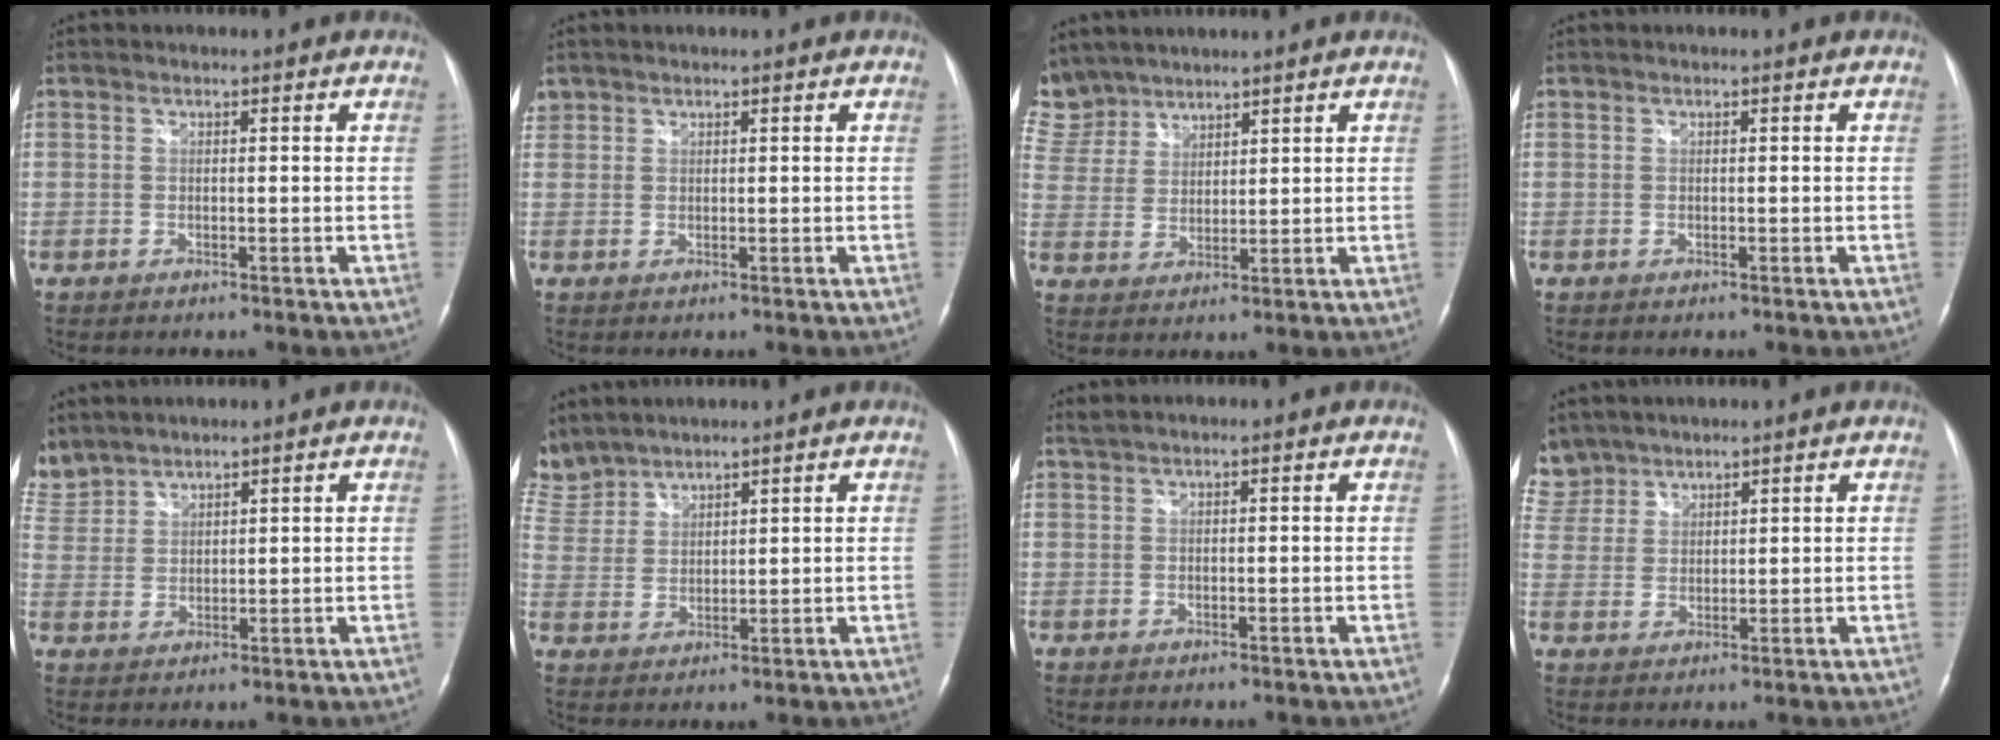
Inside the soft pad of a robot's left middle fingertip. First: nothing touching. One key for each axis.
{"total": 1.5, "fx": 1.1, "fy": 1.0, "fz": 0.0, "tx": 0.004, "ty": 0.012, "tz": 0.021}
{"total": 10.0, "fx": 8.6, "fy": 5.1, "fz": 1.0, "tx": -0.047, "ty": 0.016, "tz": 0.186}
{"total": 0.0}
{"total": 7.5, "fx": 6.7, "fy": 3.3, "fz": 1.0, "tx": -0.043, "ty": 0.015, "tz": 0.148}
{"total": 8.6, "fx": 8.0, "fy": 3.2, "fz": 0.8, "tx": -0.036, "ty": 0.013, "tz": 0.176}
{"total": 0.9, "fx": 0.7, "fy": -0.1, "fz": 0.5, "tx": -0.016, "ty": 0.017, "tz": 0.018}
{"total": 7.3, "fx": 6.1, "fy": 4.1, "fz": 0.2, "tx": -0.012, "ty": 0.010, "tz": 0.128}